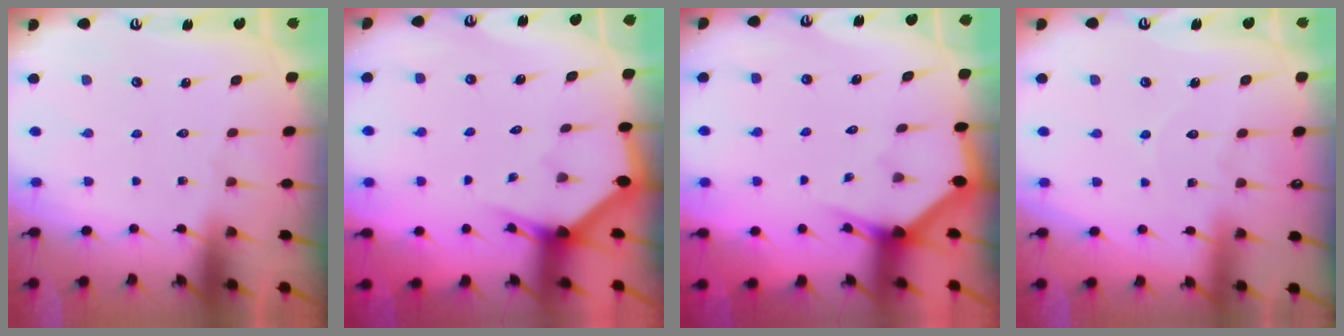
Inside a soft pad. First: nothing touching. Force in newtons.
{"total": 2.6, "press": 2.6, "slide": 0.1}
{"total": 2.6, "press": 2.6, "slide": 0.1}
{"total": 4.0, "press": 4.0, "slide": 0.4}